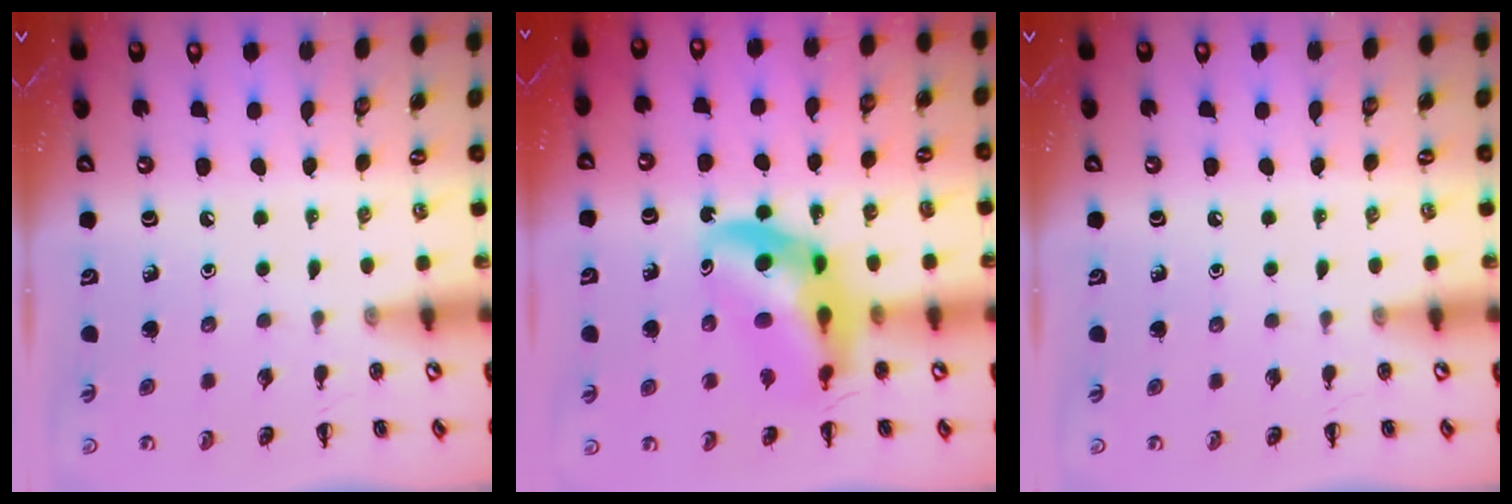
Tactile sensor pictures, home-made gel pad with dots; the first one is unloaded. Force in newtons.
{"total": 13.9, "press": 13.4, "slide": 3.9}
{"total": 0.0}